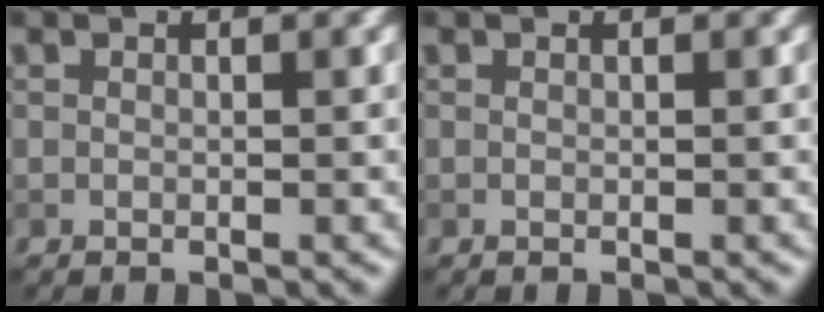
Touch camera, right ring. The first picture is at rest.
{"total": 0.0}